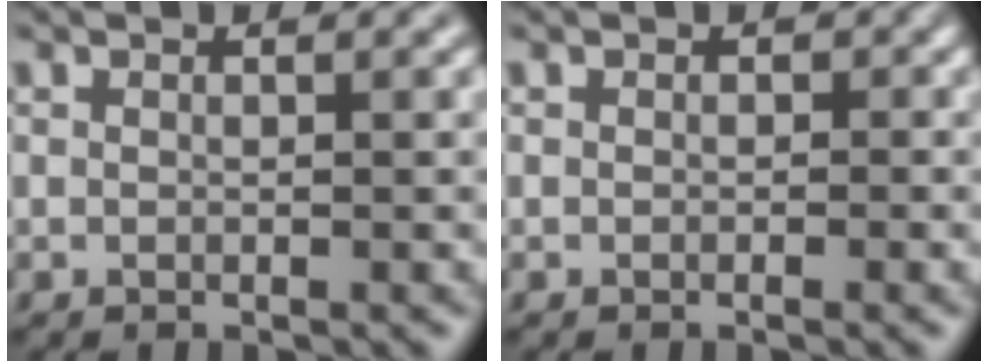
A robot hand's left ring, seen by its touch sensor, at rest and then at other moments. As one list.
[{"total": 0.5, "force": [-0.2, 0.5, 0.1], "torque": [0.008, 0.001, 0.000]}]